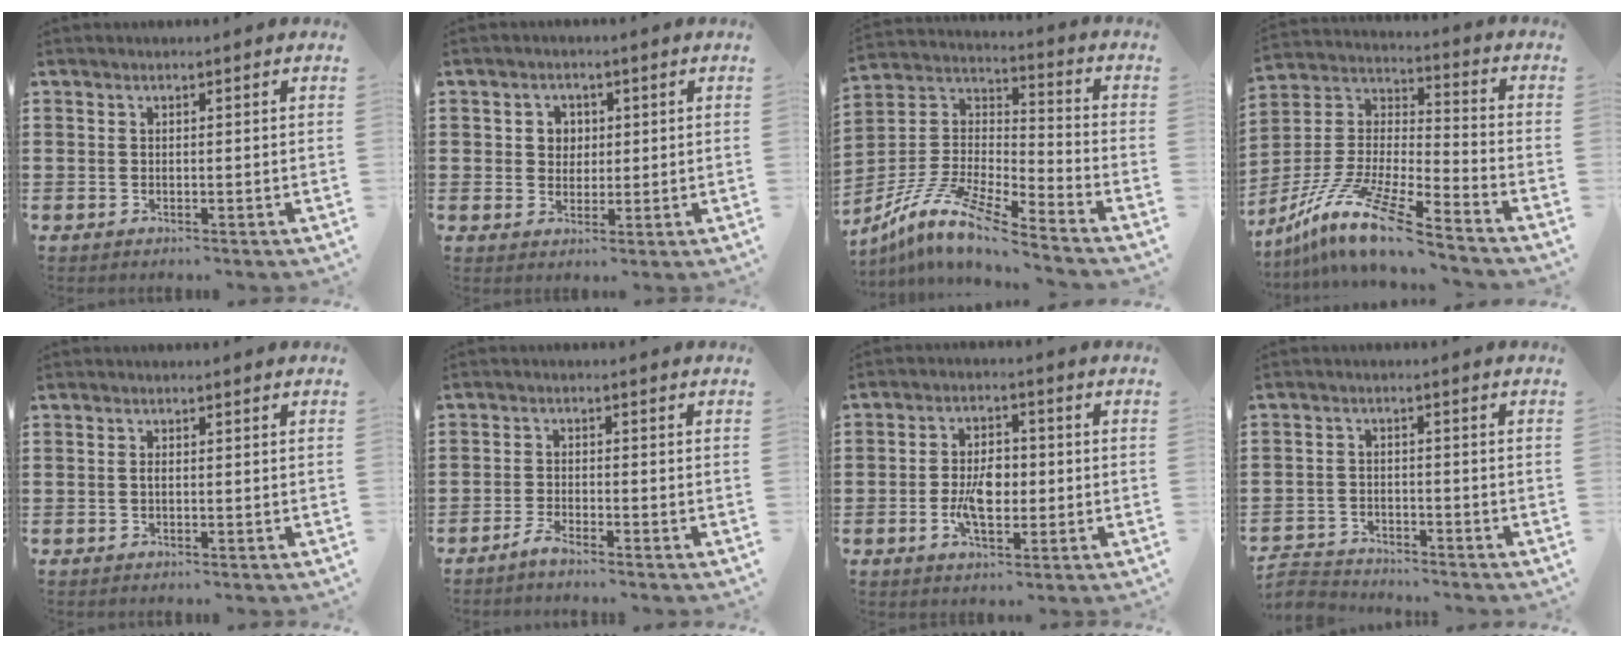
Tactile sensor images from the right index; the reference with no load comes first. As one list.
[{"total": 3.0, "force": [0.5, 2.8, 1.0], "torque": [-0.031, 0.011, 0.005]}, {"total": 10.9, "force": [-9.1, 1.4, 5.9], "torque": [-0.141, 0.005, -0.190]}, {"total": 12.9, "force": [-10.3, 1.0, 7.7], "torque": [-0.169, 0.007, -0.205]}, {"total": 0.7, "force": [-0.1, 0.3, 0.6], "torque": [-0.015, -0.002, -0.002]}, {"total": 2.3, "force": [-2.1, -0.1, 0.7], "torque": [-0.021, -0.002, -0.044]}, {"total": 6.4, "force": [-1.0, 3.5, 5.3], "torque": [-0.116, 0.003, -0.024]}, {"total": 3.7, "force": [-3.6, 0.4, 0.0], "torque": [-0.013, -0.004, -0.081]}]